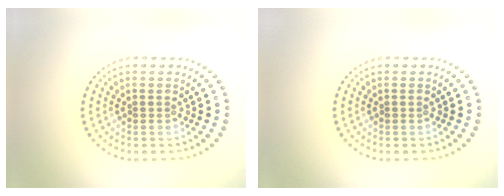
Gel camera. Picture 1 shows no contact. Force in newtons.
{"total": 0.0}